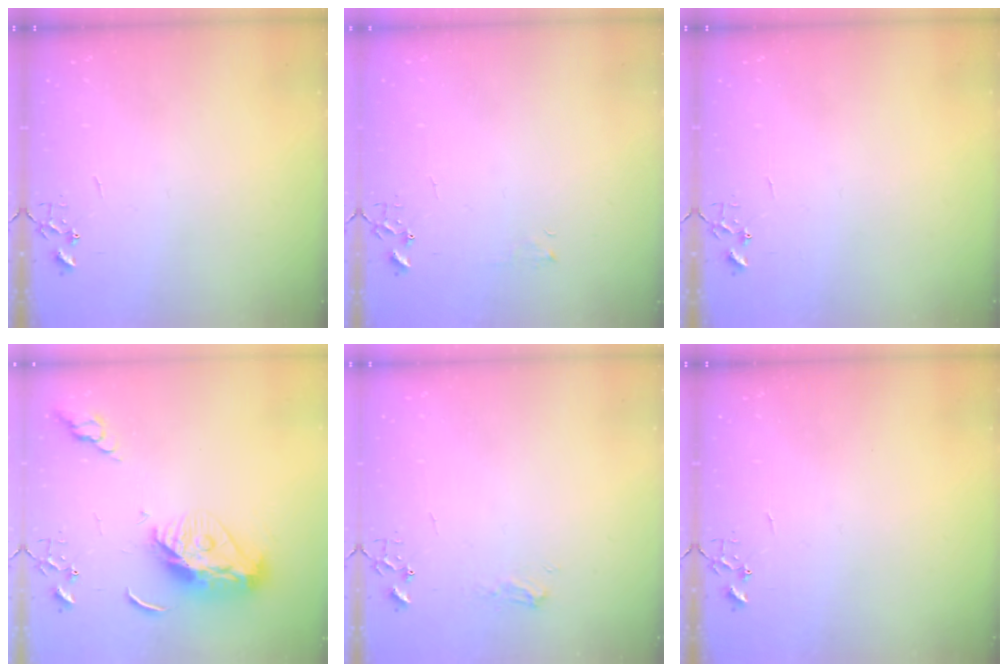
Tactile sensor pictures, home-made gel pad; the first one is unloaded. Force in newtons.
{"total": 3.8, "press": 3.8, "slide": 0.5}
{"total": 0.0}
{"total": 13.4, "press": 13.4, "slide": 1.2}
{"total": 6.0, "press": 6.0, "slide": 0.7}
{"total": 0.0}